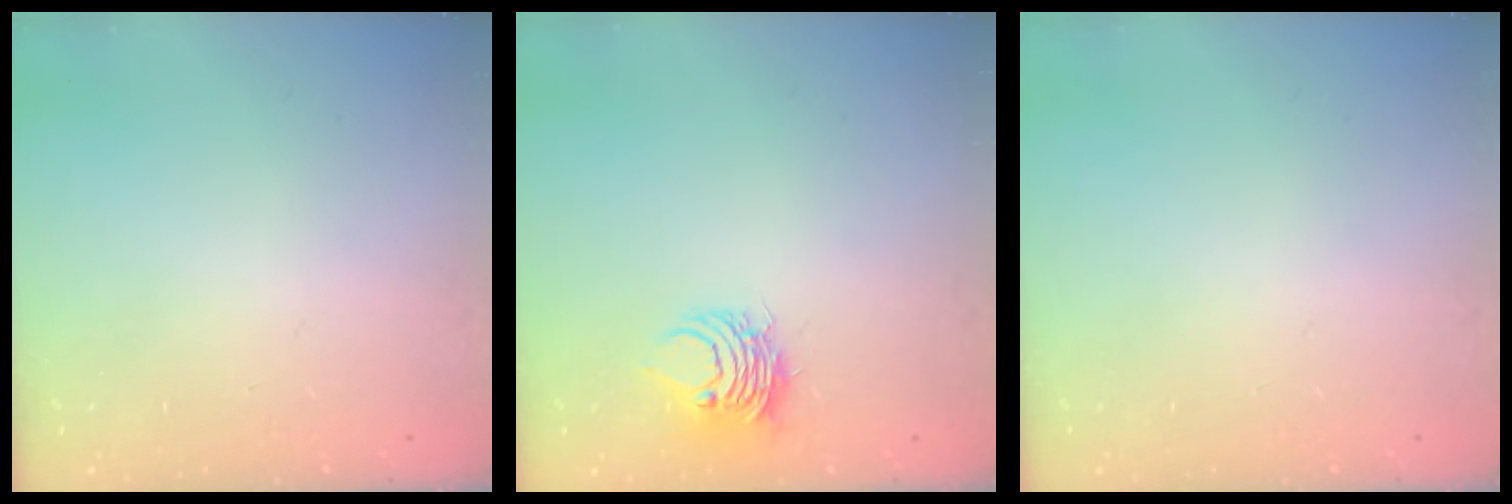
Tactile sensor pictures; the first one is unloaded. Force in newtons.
{"total": 7.8, "press": 7.8, "slide": 0.3}
{"total": 0.0}